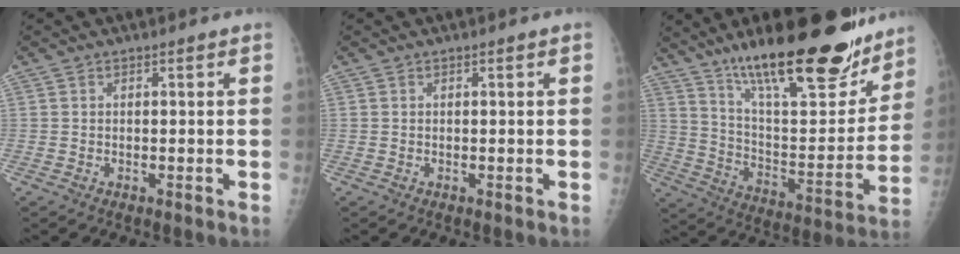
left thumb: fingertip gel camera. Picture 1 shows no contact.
{"total": 0.0}
{"total": 27.8, "force": [19.6, 7.9, 18.0], "torque": [-0.239, -0.085, 0.315]}